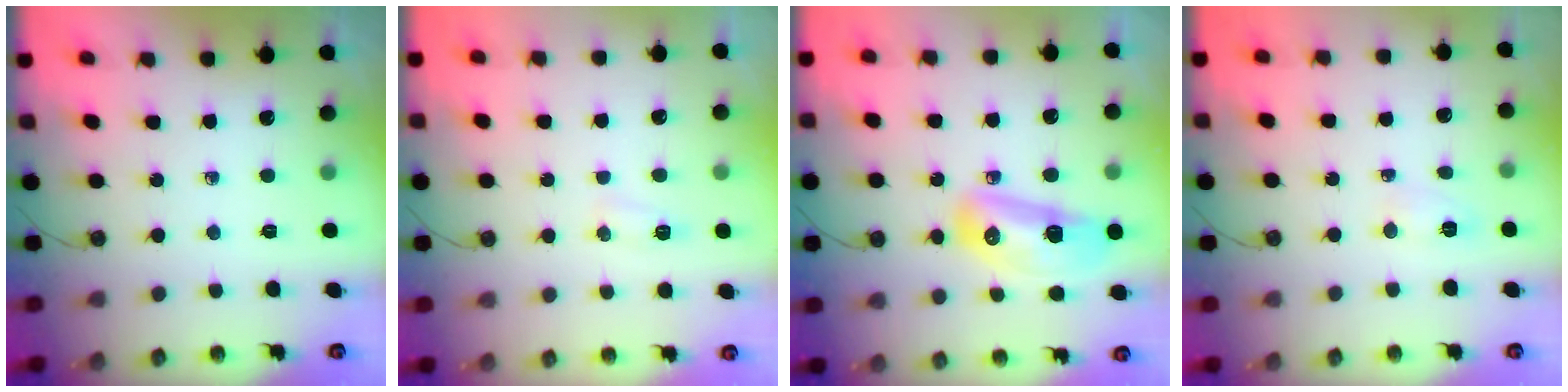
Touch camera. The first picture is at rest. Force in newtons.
{"total": 16.9, "press": 5.4, "slide": 16.0}
{"total": 18.2, "press": 14.4, "slide": 11.0}
{"total": 4.1, "press": 4.0, "slide": 0.6}